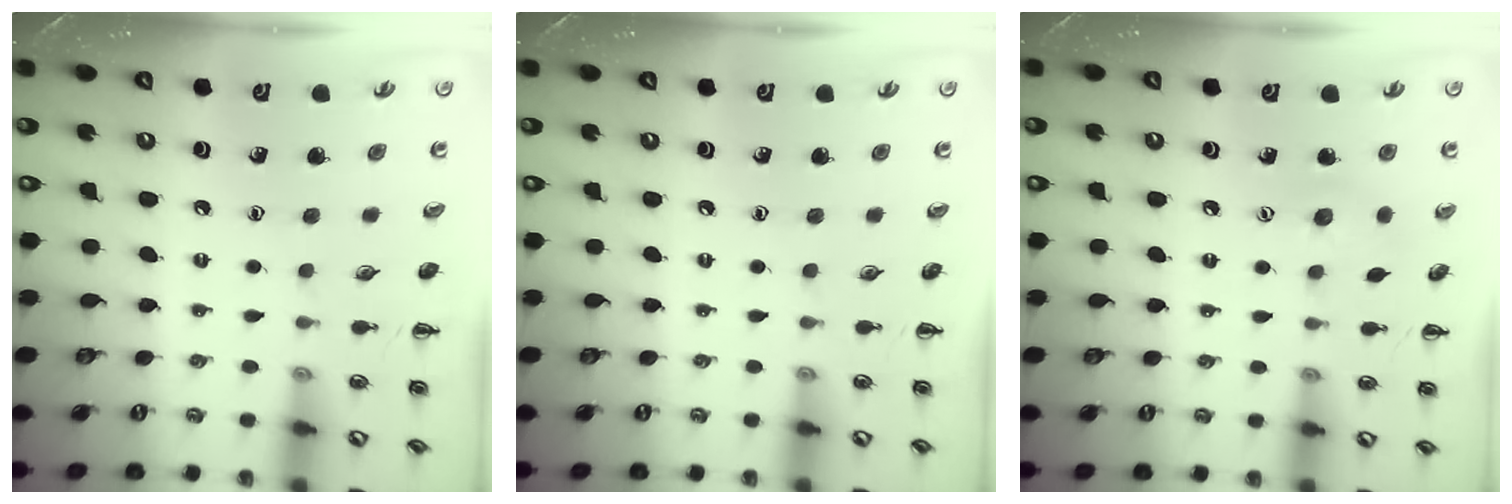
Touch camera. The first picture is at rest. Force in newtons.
{"total": 0.0}
{"total": 7.1, "press": 6.9, "slide": 1.7}